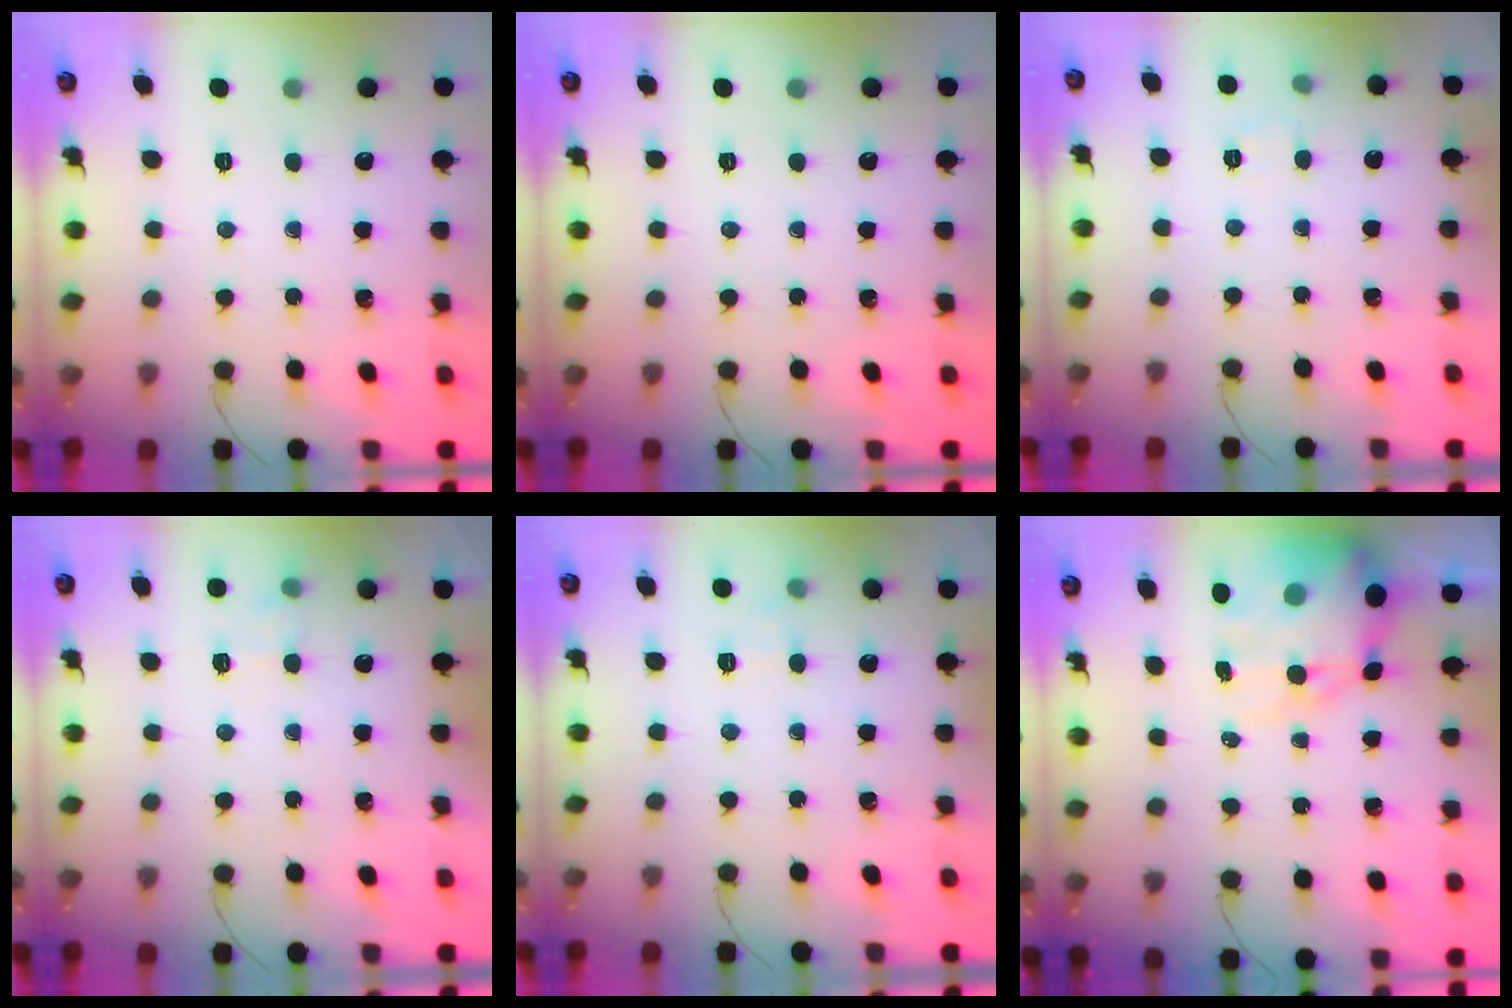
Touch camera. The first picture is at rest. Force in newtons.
{"total": 0.0}
{"total": 2.6, "press": 2.3, "slide": 1.2}
{"total": 6.4, "press": 6.2, "slide": 1.4}
{"total": 6.0, "press": 5.8, "slide": 1.6}
{"total": 12.5, "press": 12.0, "slide": 3.3}